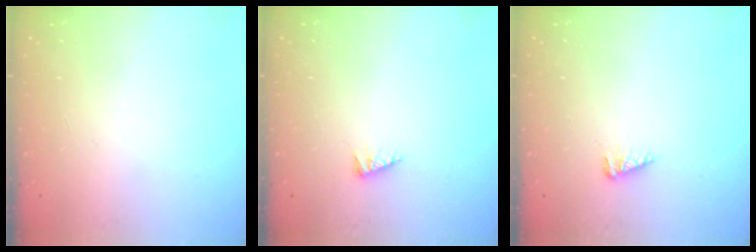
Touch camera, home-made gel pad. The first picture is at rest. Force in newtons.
{"total": 2.2, "press": 2.2, "slide": 0.3}
{"total": 3.0, "press": 3.0, "slide": 0.3}